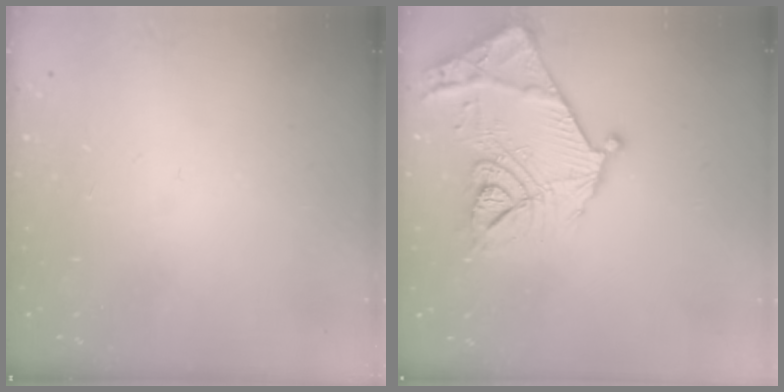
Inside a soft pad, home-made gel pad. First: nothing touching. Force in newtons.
{"total": 21.8, "press": 21.8, "slide": 1.1}